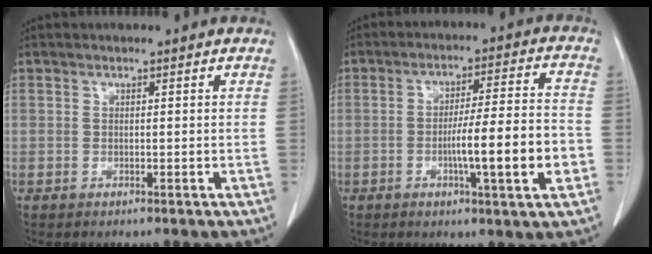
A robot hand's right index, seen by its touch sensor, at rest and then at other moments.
{"total": 11.8, "force": [-3.2, 0.2, 11.4], "torque": [-0.178, 0.001, -0.050]}